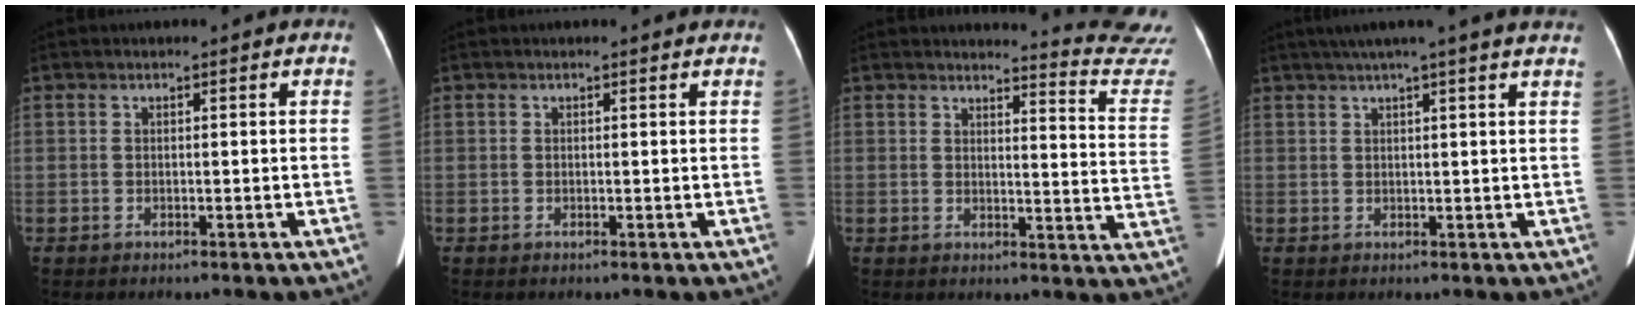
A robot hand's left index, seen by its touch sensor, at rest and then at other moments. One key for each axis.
{"total": 1.0, "fx": 1.0, "fy": 0.1, "fz": 0.0, "tx": -0.011, "ty": -0.007, "tz": 0.007}
{"total": 13.9, "fx": 13.7, "fy": -1.9, "fz": -0.2, "tx": 0.010, "ty": -0.159, "tz": 0.125}
{"total": 12.2, "fx": 10.2, "fy": -1.0, "fz": 6.6, "tx": -0.105, "ty": 0.022, "tz": 0.120}